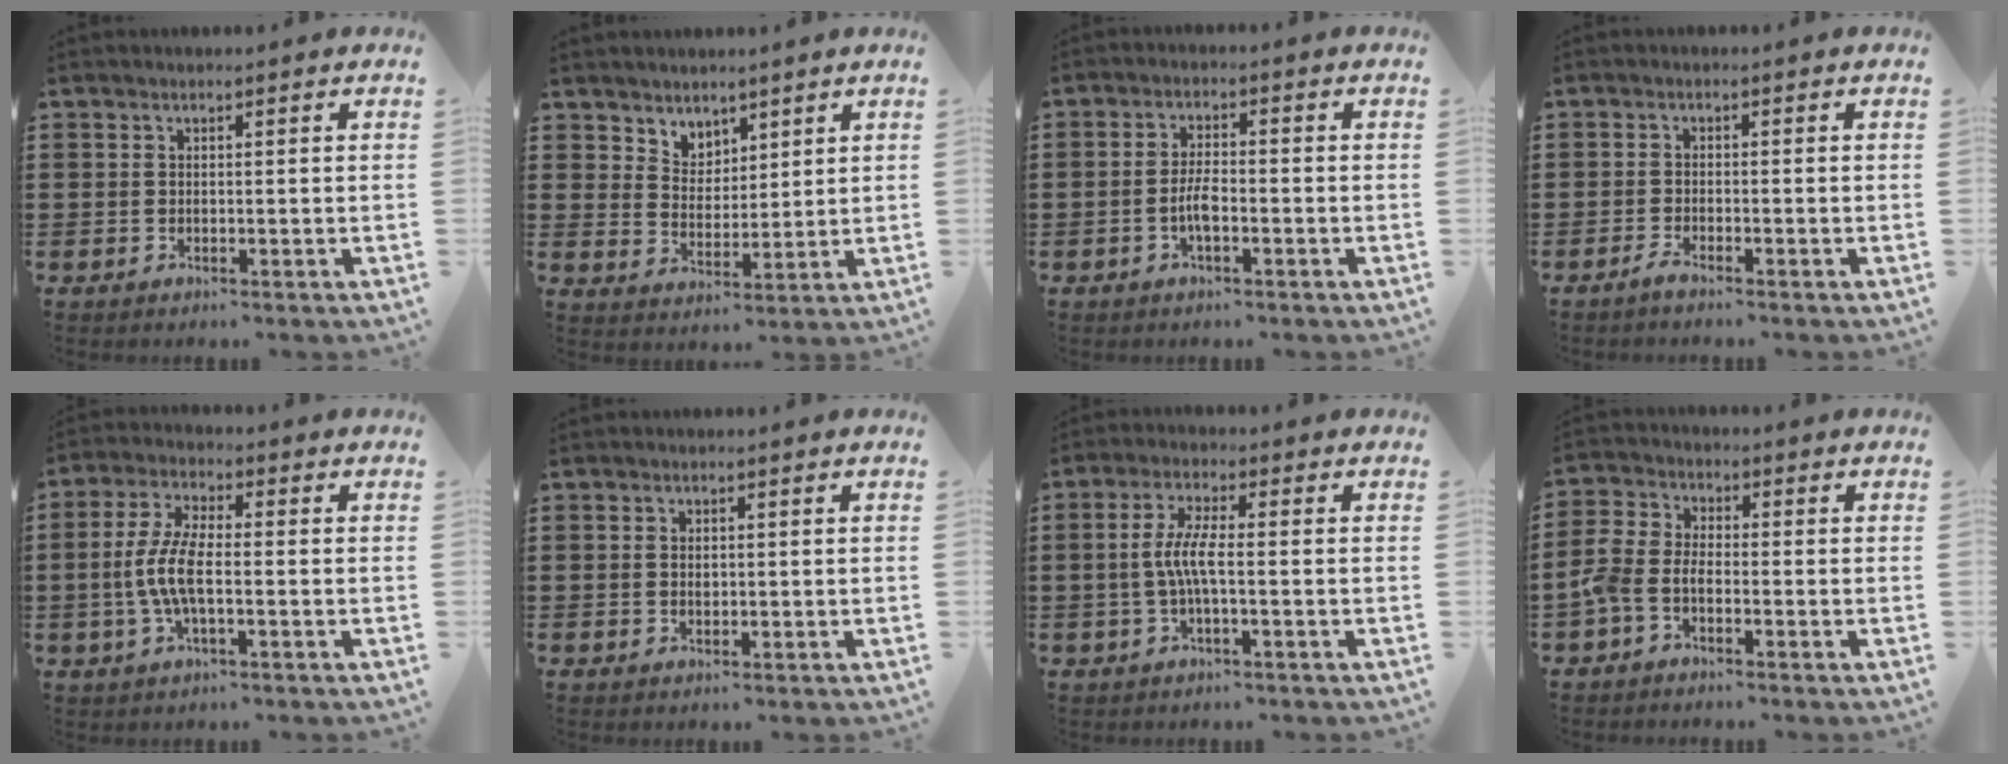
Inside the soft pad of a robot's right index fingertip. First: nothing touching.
{"total": 4.4, "force": [3.6, 2.6, -0.3], "torque": [-0.013, -0.003, 0.068]}
{"total": 3.8, "force": [-1.2, 1.1, 3.4], "torque": [-0.075, -0.001, -0.027]}
{"total": 1.5, "force": [-1.4, -0.1, 0.6], "torque": [-0.020, -0.008, -0.027]}
{"total": 6.9, "force": [-1.4, 2.4, 6.4], "torque": [-0.153, -0.010, -0.036]}
{"total": 1.2, "force": [0.1, 0.7, 1.0], "torque": [-0.021, 0.003, 0.001]}
{"total": 5.2, "force": [-0.8, 1.0, 5.0], "torque": [-0.111, -0.004, -0.025]}
{"total": 3.5, "force": [-2.4, 1.5, 2.1], "torque": [-0.065, -0.003, -0.054]}